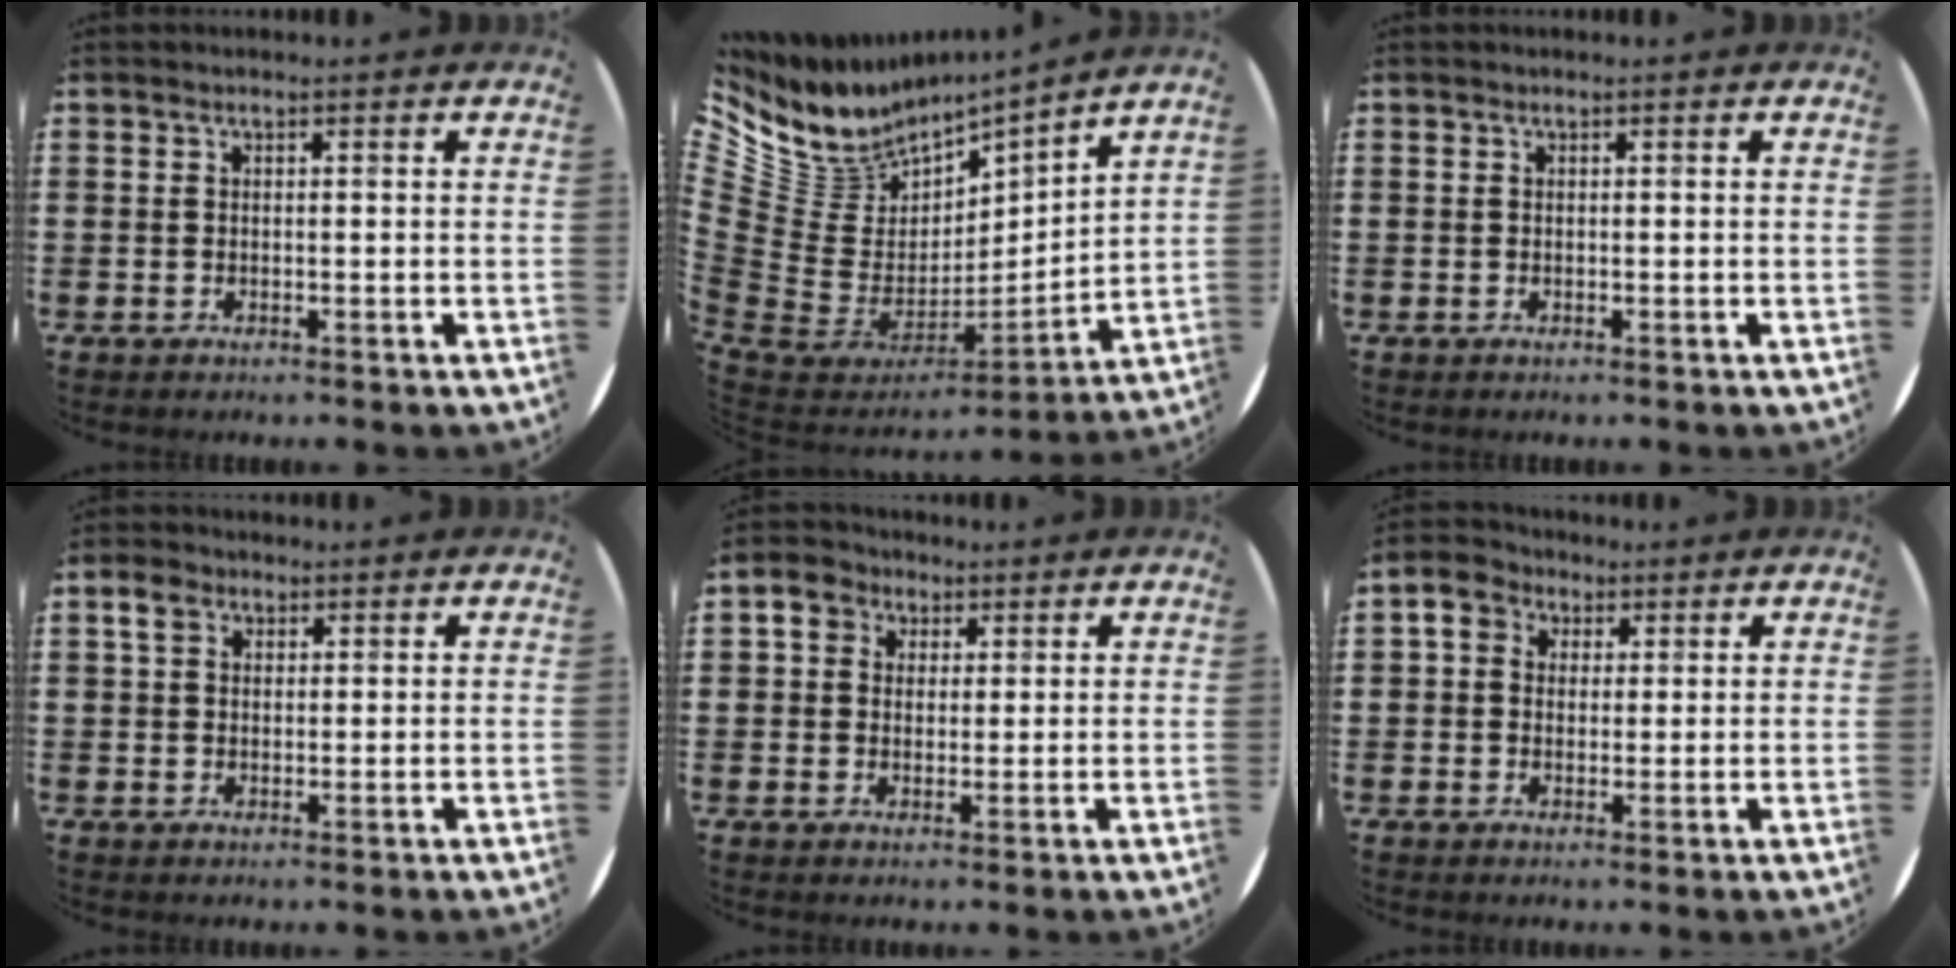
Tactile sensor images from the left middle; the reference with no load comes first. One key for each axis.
{"total": 6.6, "fx": 3.5, "fy": 5.6, "fz": 0.3, "tx": -0.064, "ty": -0.050, "tz": 0.068}
{"total": 0.0}
{"total": 2.3, "fx": 1.3, "fy": 1.6, "fz": 0.9, "tx": -0.006, "ty": 0.001, "tz": 0.022}
{"total": 3.5, "fx": 1.9, "fy": 2.9, "fz": 0.6, "tx": -0.016, "ty": 0.012, "tz": 0.033}
{"total": 3.5, "fx": 1.8, "fy": 2.9, "fz": 0.7, "tx": -0.018, "ty": 0.013, "tz": 0.030}